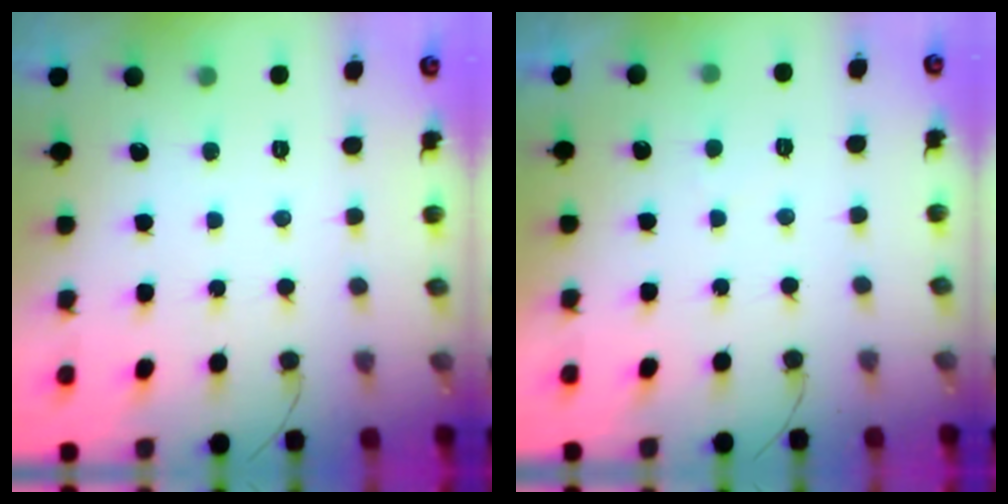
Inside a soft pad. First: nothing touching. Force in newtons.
{"total": 1.3, "press": 1.2, "slide": 0.5}